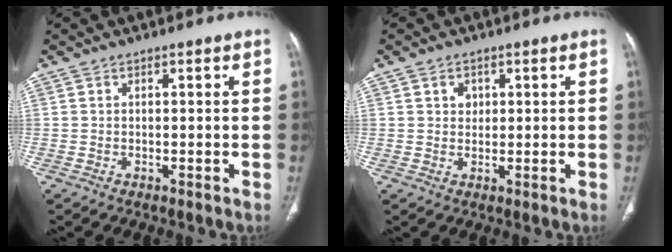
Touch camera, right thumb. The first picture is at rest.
{"total": 2.5, "force": [0.9, 2.0, 1.1], "torque": [-0.007, -0.003, 0.015]}